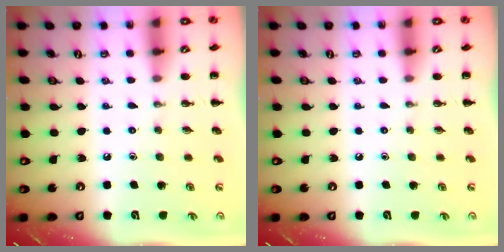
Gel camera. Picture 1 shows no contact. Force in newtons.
{"total": 0.0}